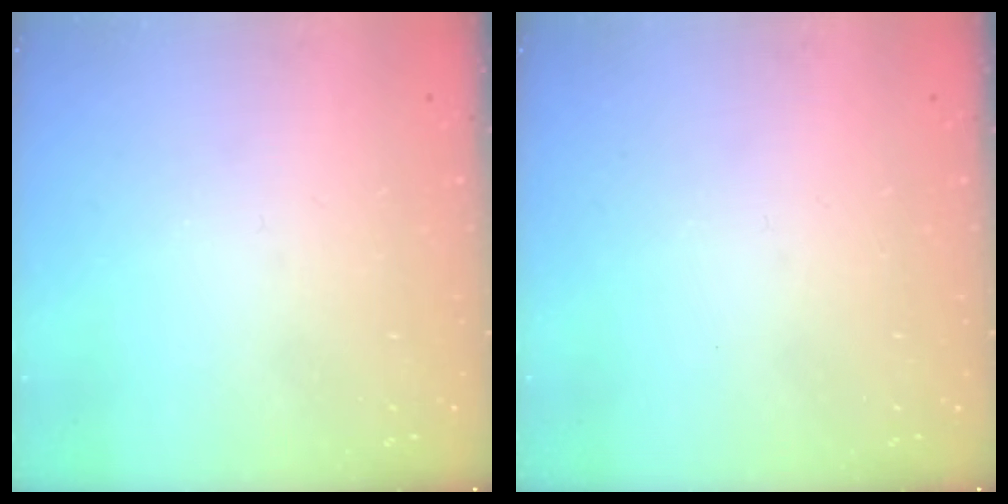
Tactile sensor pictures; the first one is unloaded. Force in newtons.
{"total": 0.0}